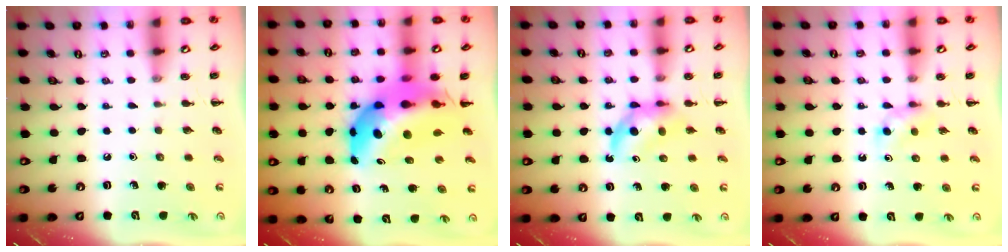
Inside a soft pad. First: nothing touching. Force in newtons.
{"total": 15.9, "press": 15.2, "slide": 4.7}
{"total": 4.8, "press": 4.7, "slide": 1.1}
{"total": 3.1, "press": 2.9, "slide": 1.1}